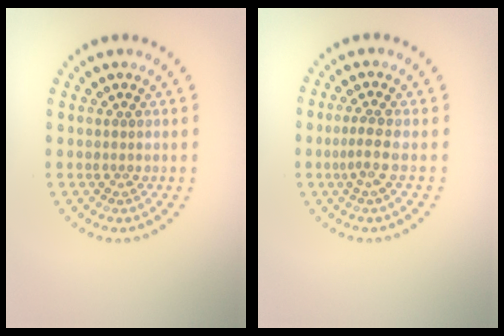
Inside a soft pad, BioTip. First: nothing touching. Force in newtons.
{"total": 1.7, "press": 1.2, "slide": 1.2}